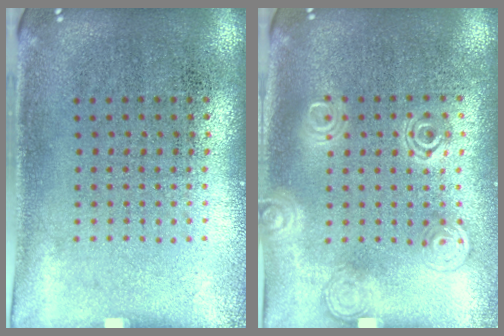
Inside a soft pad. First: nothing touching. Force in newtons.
{"total": 1.2, "press": 1.2, "slide": 0.0}